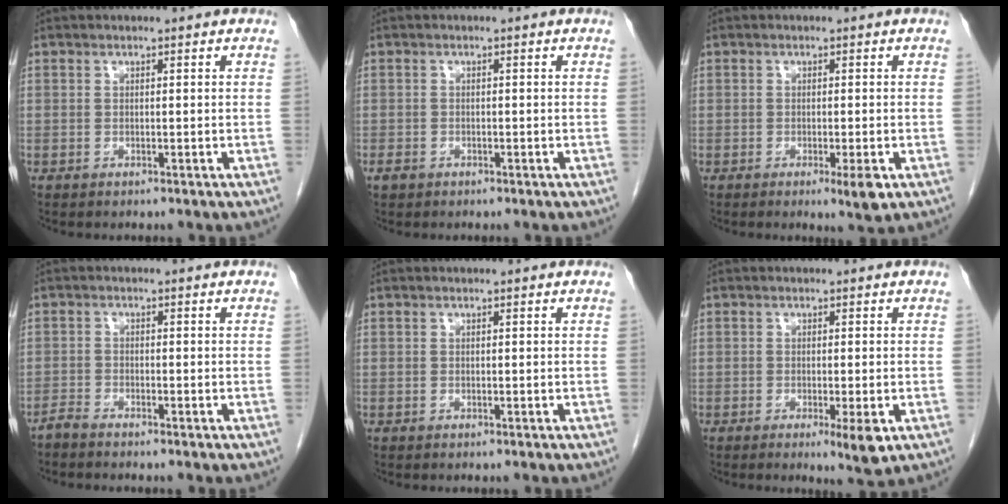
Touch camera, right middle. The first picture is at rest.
{"total": 1.0, "force": [-0.7, 0.6, 0.4], "torque": [-0.011, 0.001, -0.011]}
{"total": 3.0, "force": [-1.3, 0.1, 2.7], "torque": [-0.033, -0.009, -0.016]}
{"total": 1.8, "force": [-1.7, -0.1, 0.5], "torque": [-0.009, -0.003, -0.031]}
{"total": 0.0}
{"total": 3.9, "force": [-1.5, 0.2, 3.5], "torque": [-0.044, -0.011, -0.018]}